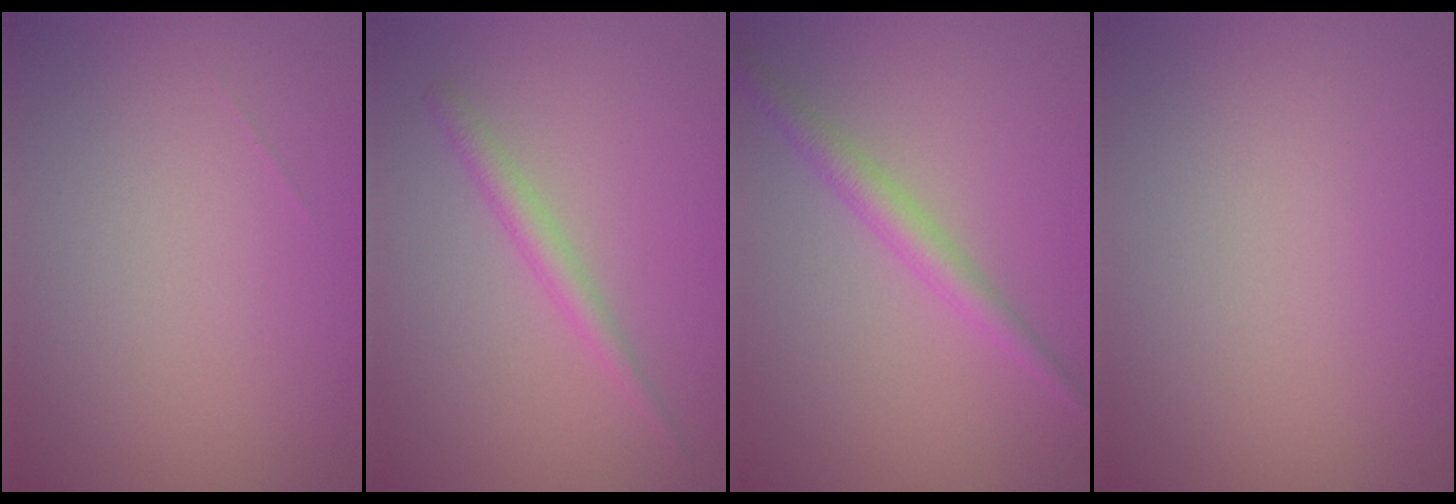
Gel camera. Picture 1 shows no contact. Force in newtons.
{"total": 1.7, "press": 1.7, "slide": 0.1}
{"total": 2.4, "press": 2.3, "slide": 0.2}
{"total": 0.0}